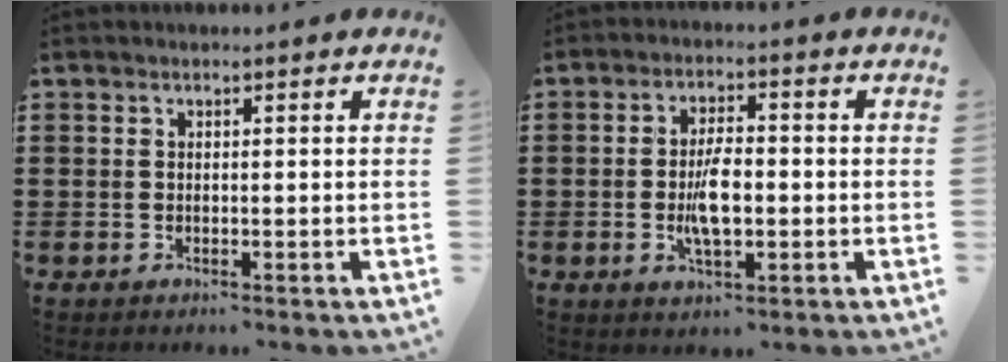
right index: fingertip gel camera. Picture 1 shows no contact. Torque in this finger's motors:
{"motor_torque": [2.06, 0.07, 0.89, 0.20]}